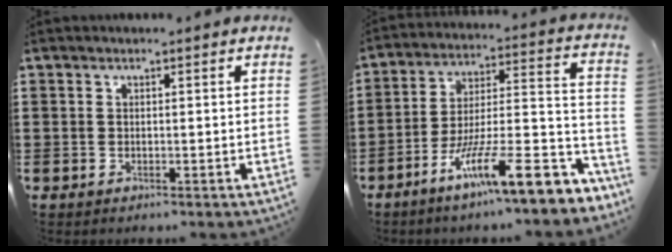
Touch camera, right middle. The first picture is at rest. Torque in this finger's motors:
{"motor_torque": [2.14, 0.00, 1.05, 0.21]}